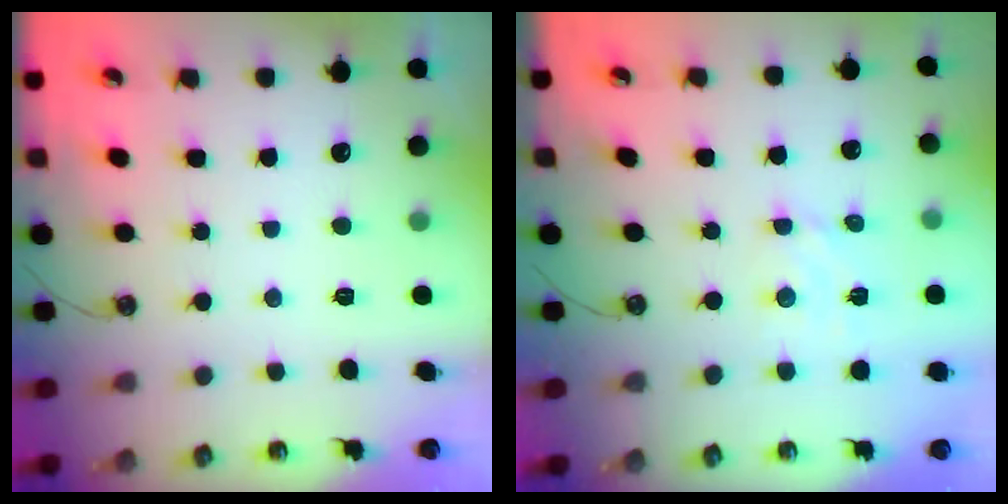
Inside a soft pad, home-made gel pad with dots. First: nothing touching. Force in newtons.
{"total": 2.8, "press": 2.8, "slide": 0.4}